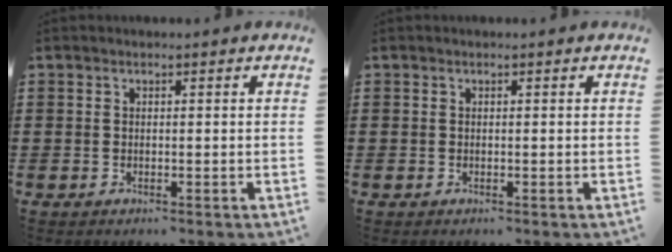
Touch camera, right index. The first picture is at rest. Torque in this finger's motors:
{"motor_torque": [0.00, 0.00, 0.00, 0.00]}